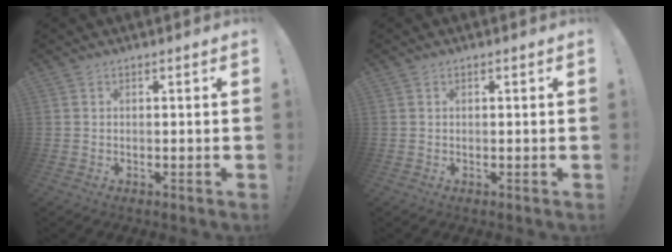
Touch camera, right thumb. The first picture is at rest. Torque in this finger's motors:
{"motor_torque": [-0.15, 0.27, 0.29, -0.21, -0.02]}